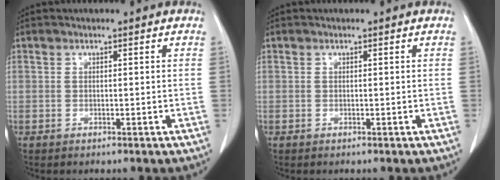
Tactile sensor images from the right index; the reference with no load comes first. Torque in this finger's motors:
{"motor_torque": [-0.01, 0.01, 0.00, 0.00]}